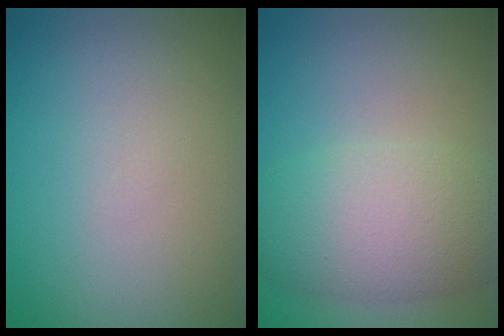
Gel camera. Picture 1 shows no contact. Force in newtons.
{"total": 6.1, "press": 6.1, "slide": 0.5}